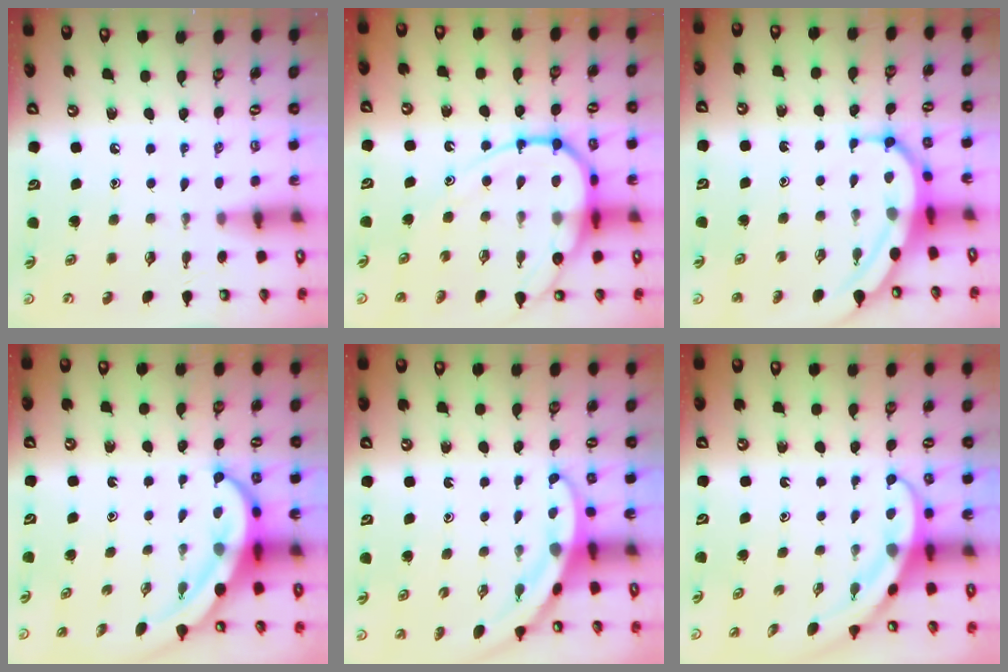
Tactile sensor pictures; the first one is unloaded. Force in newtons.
{"total": 14.5, "press": 14.5, "slide": 1.3}
{"total": 7.7, "press": 7.7, "slide": 0.8}
{"total": 7.1, "press": 7.1, "slide": 0.9}
{"total": 3.5, "press": 3.5, "slide": 0.2}
{"total": 3.8, "press": 3.8, "slide": 0.3}